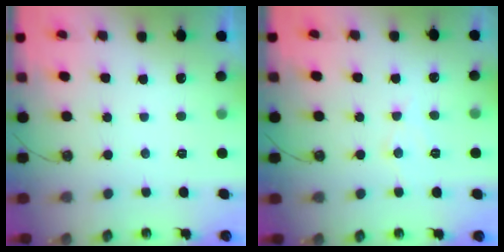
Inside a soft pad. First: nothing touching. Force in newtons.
{"total": 6.7, "press": 6.6, "slide": 0.8}